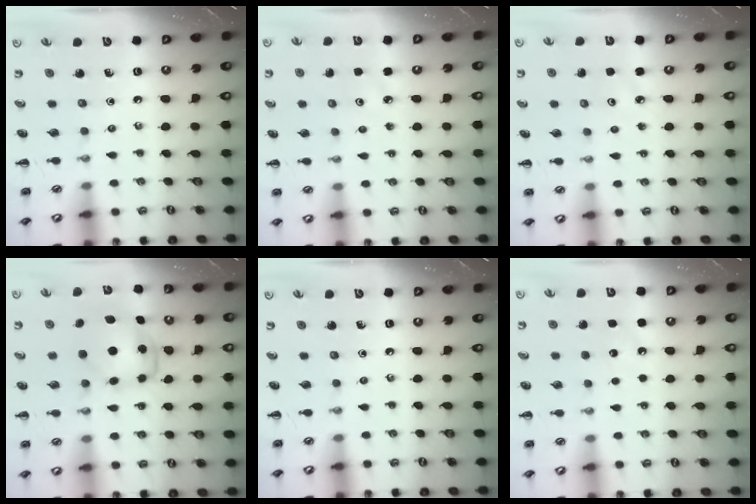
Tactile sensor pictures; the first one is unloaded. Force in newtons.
{"total": 3.1, "press": 2.9, "slide": 0.9}
{"total": 2.7, "press": 2.5, "slide": 0.8}
{"total": 6.1, "press": 6.1, "slide": 0.7}
{"total": 0.0}
{"total": 4.9, "press": 4.7, "slide": 1.4}